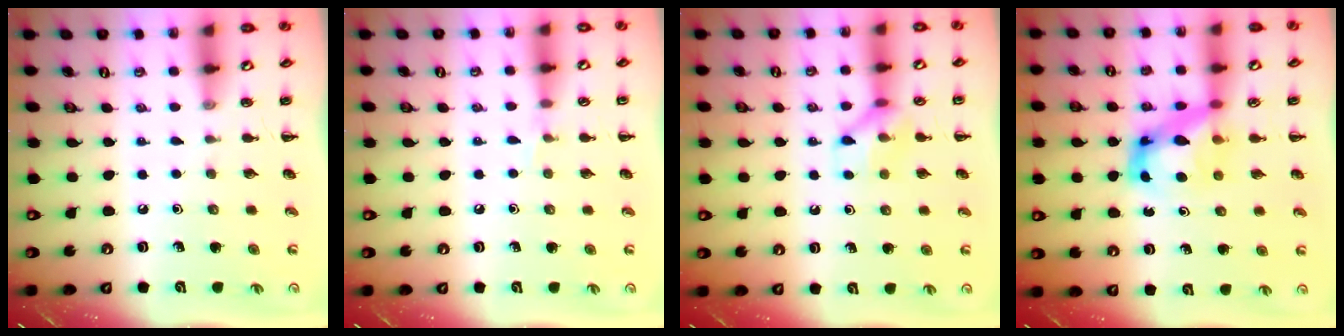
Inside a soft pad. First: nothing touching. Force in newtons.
{"total": 4.4, "press": 4.2, "slide": 1.3}
{"total": 8.8, "press": 8.7, "slide": 0.6}
{"total": 7.1, "press": 7.0, "slide": 1.2}